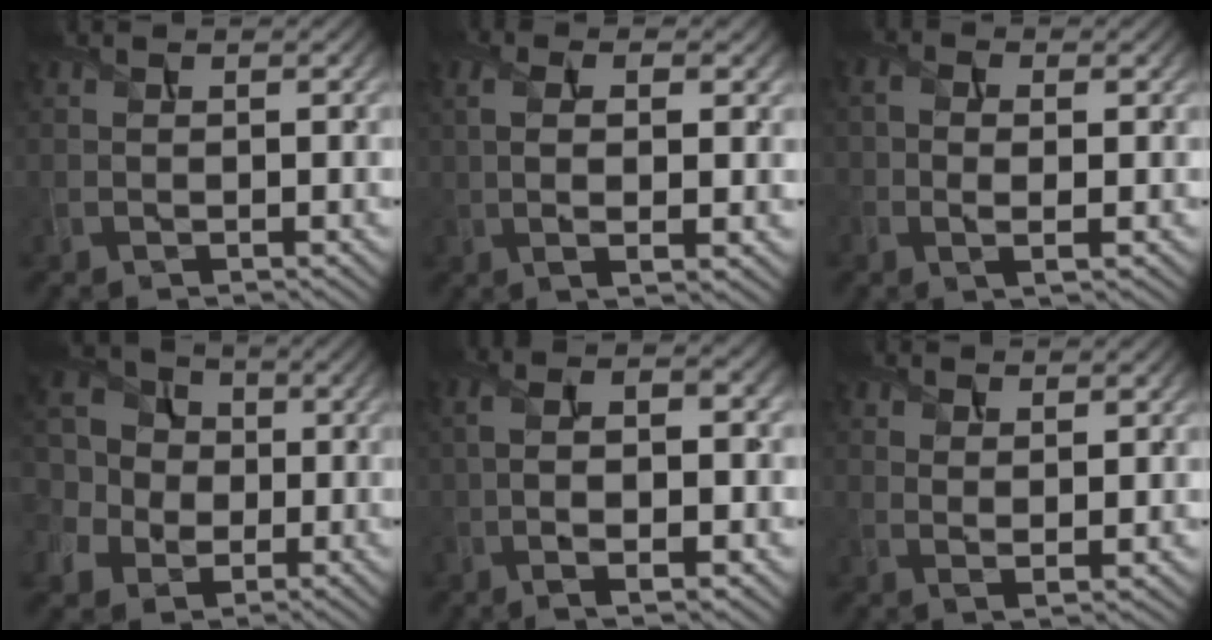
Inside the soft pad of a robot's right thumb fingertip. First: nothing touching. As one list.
[{"total": 5.0, "force": [0.5, 1.5, 4.7], "torque": [-0.095, -0.002, 0.011]}, {"total": 2.9, "force": [-0.5, 1.5, 2.4], "torque": [-0.055, -0.006, -0.010]}, {"total": 10.7, "force": [0.7, 9.0, 5.7], "torque": [-0.169, 0.014, -0.018]}, {"total": 7.6, "force": [-1.1, 2.8, 7.0], "torque": [-0.141, -0.006, -0.014]}, {"total": 2.3, "force": [1.5, 0.7, 1.7], "torque": [-0.037, -0.009, 0.031]}]